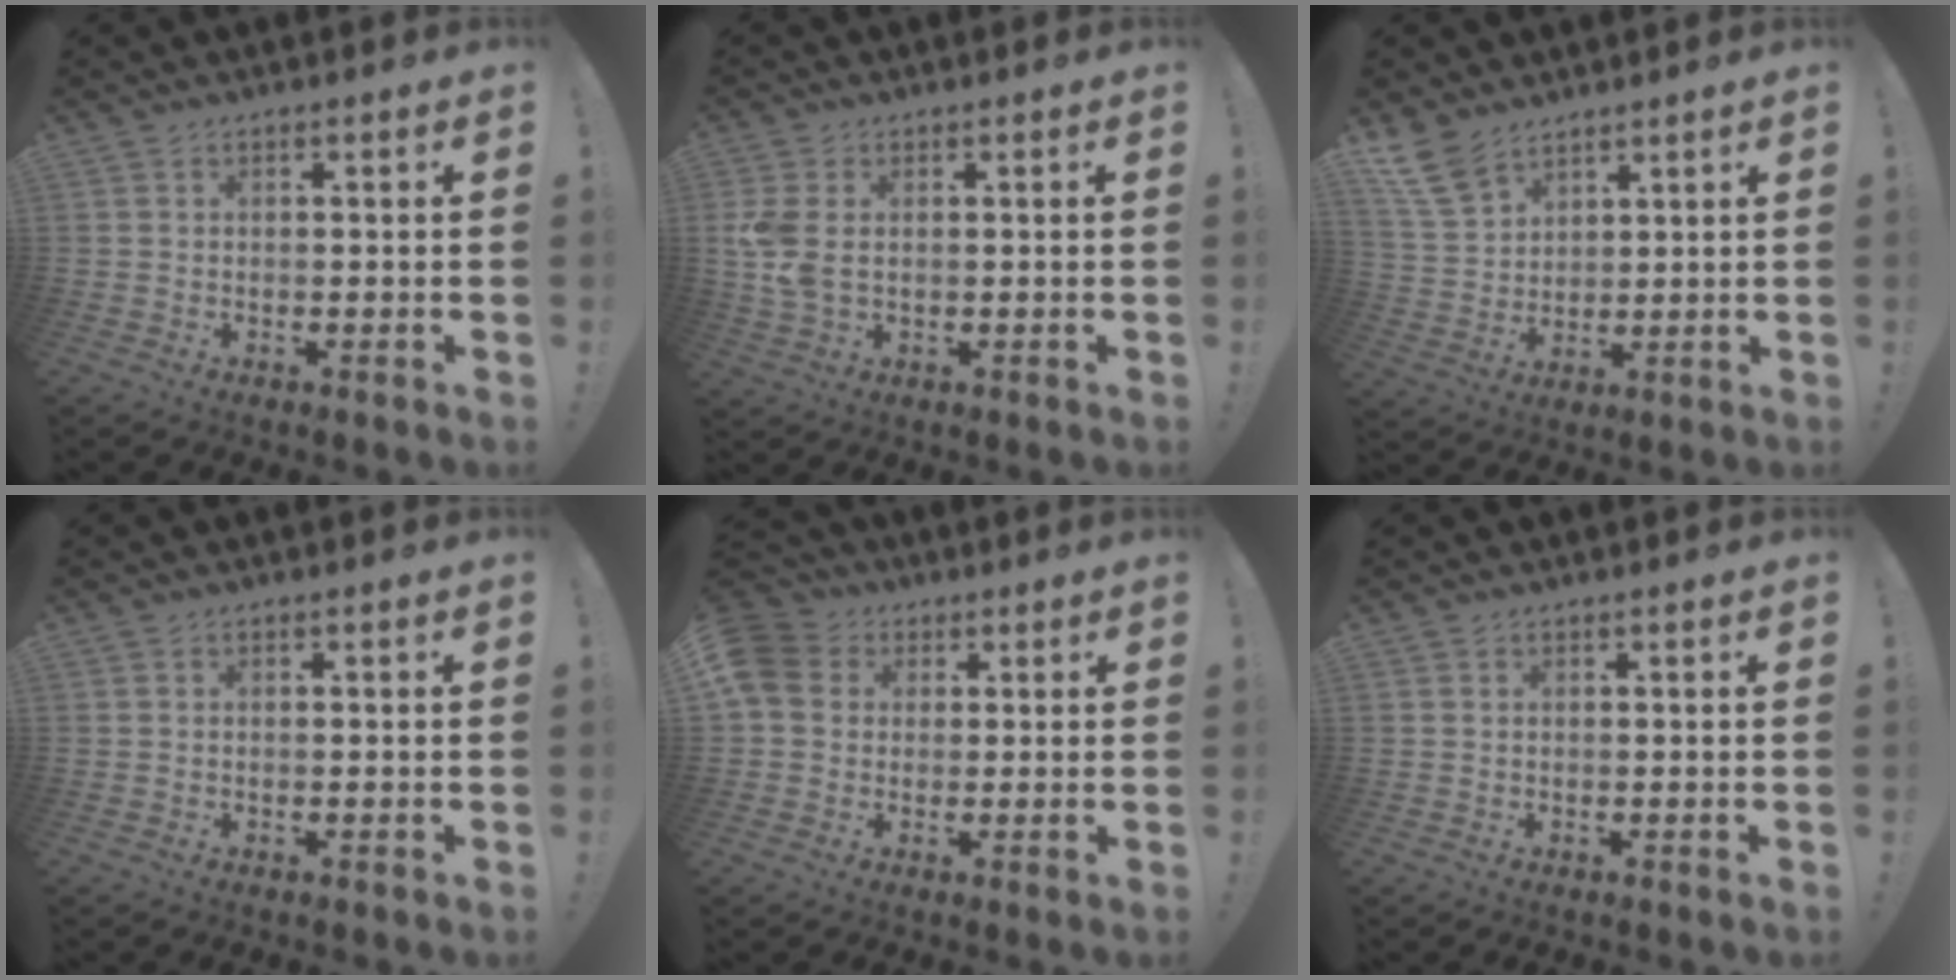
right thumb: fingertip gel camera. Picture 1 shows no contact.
{"total": 6.3, "force": [1.1, 3.9, 4.8], "torque": [-0.098, -0.003, 0.020]}
{"total": 10.0, "force": [7.5, 5.1, 4.2], "torque": [-0.089, -0.035, 0.151]}
{"total": 0.0}
{"total": 8.6, "force": [1.7, 7.5, 3.9], "torque": [-0.069, 0.002, 0.035]}
{"total": 0.0}